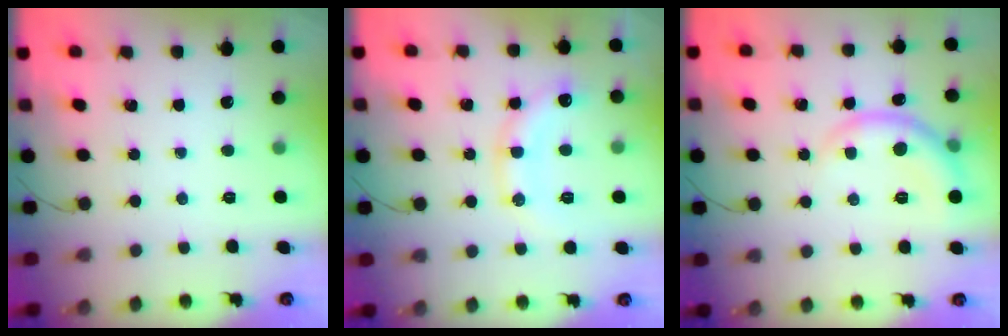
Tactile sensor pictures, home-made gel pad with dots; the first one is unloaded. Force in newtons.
{"total": 13.4, "press": 13.3, "slide": 1.3}
{"total": 7.4, "press": 7.4, "slide": 0.8}